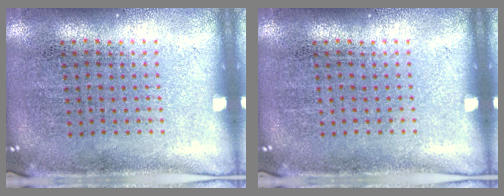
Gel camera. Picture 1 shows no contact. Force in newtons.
{"total": 0.0}